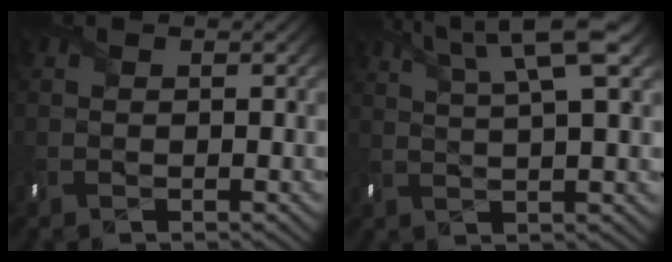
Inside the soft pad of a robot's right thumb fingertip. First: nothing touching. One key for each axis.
{"total": 8.1, "fx": 4.6, "fy": 1.4, "fz": 6.6, "tx": -0.107, "ty": 0.019, "tz": 0.082}